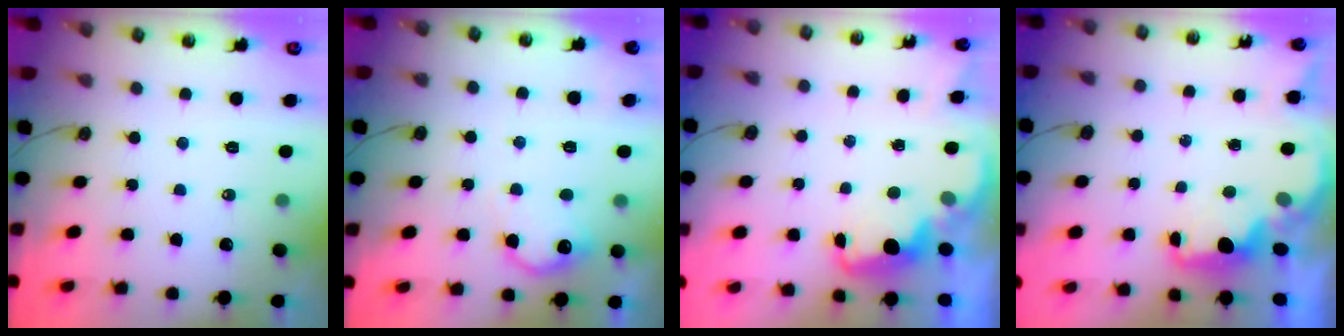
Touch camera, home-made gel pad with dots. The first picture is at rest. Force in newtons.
{"total": 11.1, "press": 11.1, "slide": 0.3}
{"total": 2.1, "press": 2.0, "slide": 0.6}
{"total": 1.8, "press": 1.7, "slide": 0.6}